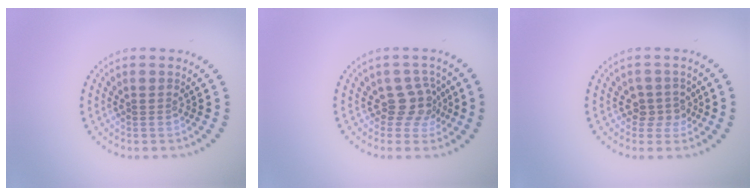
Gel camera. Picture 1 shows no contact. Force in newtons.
{"total": 2.5, "press": 1.9, "slide": 1.7}
{"total": 2.0, "press": 1.7, "slide": 1.1}